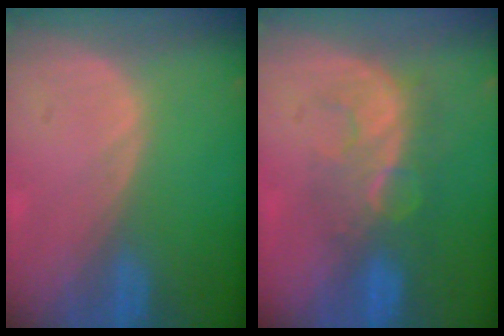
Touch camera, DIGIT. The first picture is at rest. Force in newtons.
{"total": 8.1, "press": 7.4, "slide": 3.2}